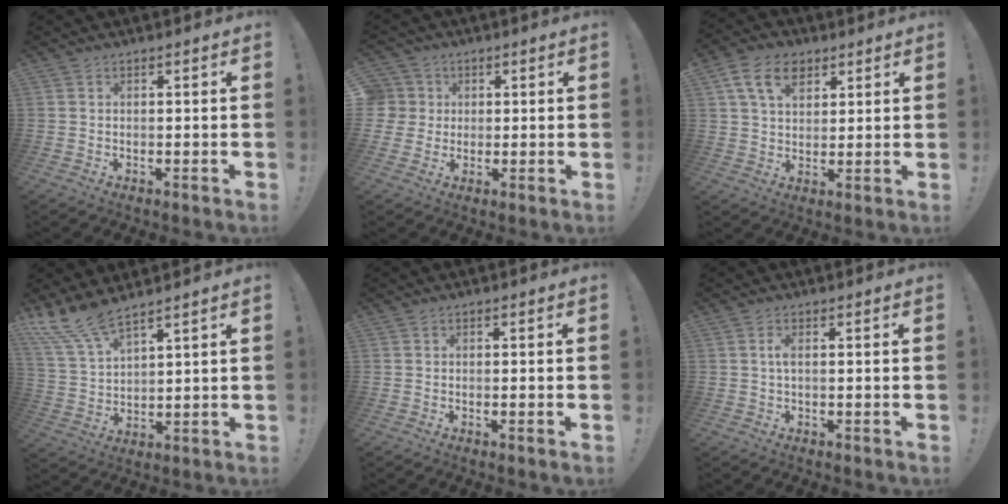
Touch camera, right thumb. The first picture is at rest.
{"total": 6.0, "force": [1.1, 5.8, 1.1], "torque": [-0.027, -0.003, 0.024]}
{"total": 10.9, "force": [5.2, 7.3, 6.2], "torque": [-0.097, -0.007, 0.098]}
{"total": 9.3, "force": [8.1, 2.1, 4.0], "torque": [-0.098, -0.045, 0.158]}
{"total": 0.8, "force": [-0.2, -0.3, 0.7], "torque": [-0.014, 0.001, -0.003]}
{"total": 1.8, "force": [0.0, 0.4, 1.8], "torque": [-0.041, 0.005, 0.000]}